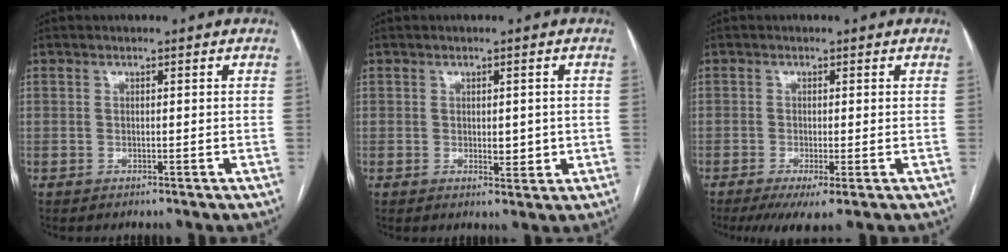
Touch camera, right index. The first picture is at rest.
{"total": 2.8, "force": [-0.2, 1.4, 2.4], "torque": [-0.034, -0.004, 0.003]}
{"total": 4.9, "force": [-2.5, 0.8, 4.1], "torque": [-0.061, -0.014, -0.039]}